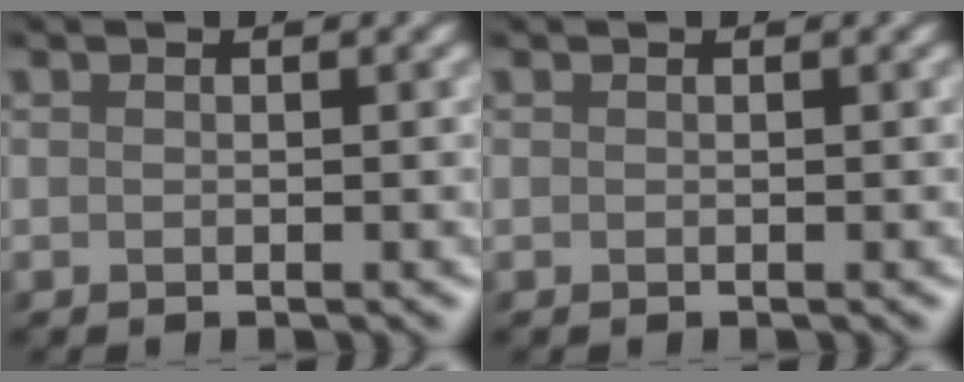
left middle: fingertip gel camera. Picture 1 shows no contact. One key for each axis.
{"total": 0.0}